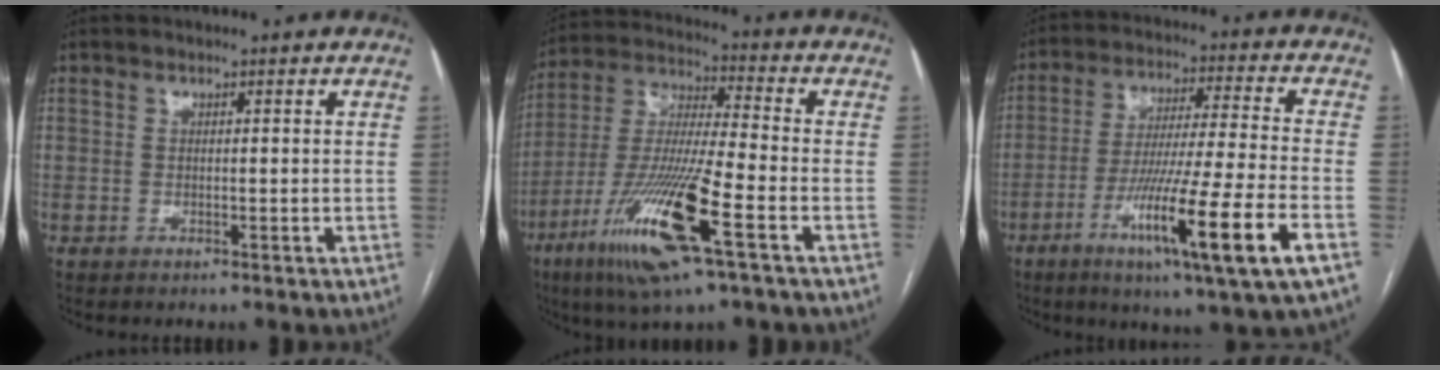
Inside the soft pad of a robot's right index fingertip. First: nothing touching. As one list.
[{"total": 17.7, "force": [-8.0, 1.1, 15.7], "torque": [-0.336, -0.029, -0.151]}, {"total": 17.5, "force": [-7.5, -0.9, 15.9], "torque": [-0.285, -0.032, -0.128]}]